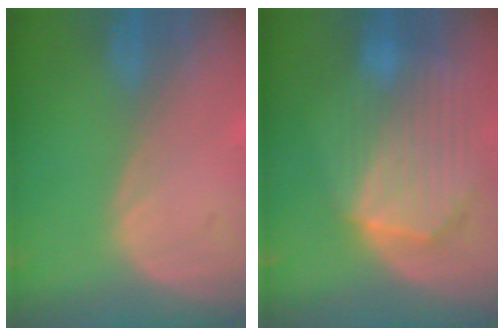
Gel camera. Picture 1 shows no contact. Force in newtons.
{"total": 10.3, "press": 8.9, "slide": 5.1}